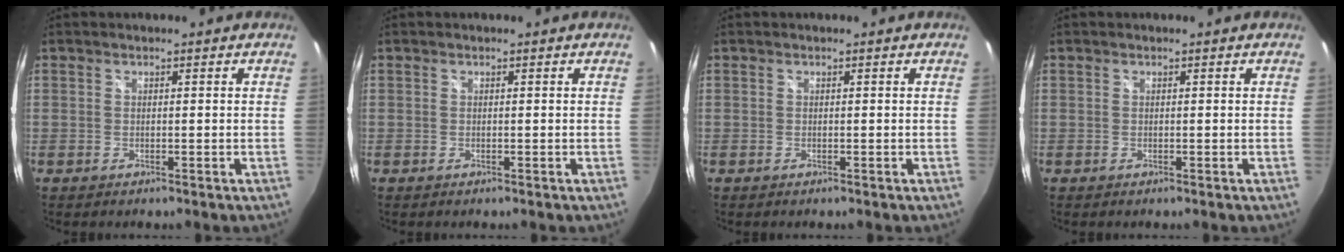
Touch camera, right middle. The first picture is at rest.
{"total": 0.0}
{"total": 0.0}
{"total": 0.0}